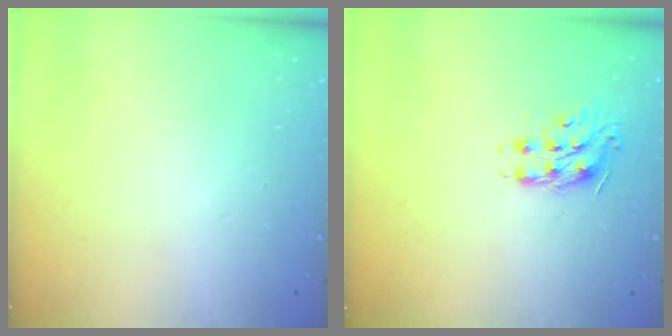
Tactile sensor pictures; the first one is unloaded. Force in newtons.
{"total": 9.3, "press": 9.3, "slide": 0.2}